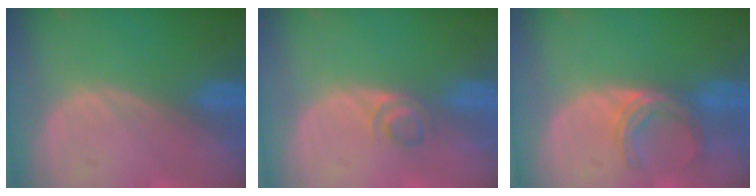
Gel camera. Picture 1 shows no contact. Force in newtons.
{"total": 2.3, "press": 2.1, "slide": 1.0}
{"total": 5.1, "press": 4.5, "slide": 2.4}